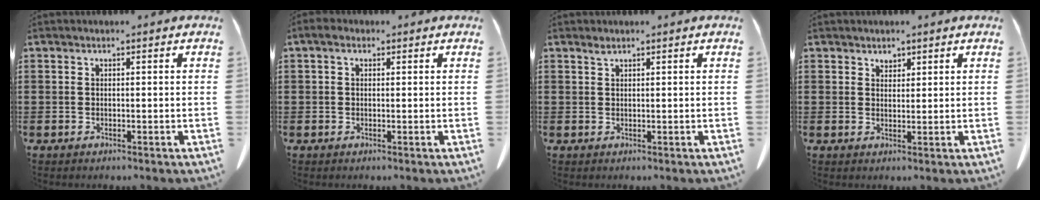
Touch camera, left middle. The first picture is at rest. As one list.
[{"total": 1.9, "force": [0.4, 1.3, 1.4], "torque": [-0.031, 0.007, 0.006]}, {"total": 0.9, "force": [0.7, 0.2, 0.6], "torque": [-0.013, -0.001, 0.015]}, {"total": 1.6, "force": [1.5, 0.6, 0.2], "torque": [-0.008, -0.002, 0.031]}]